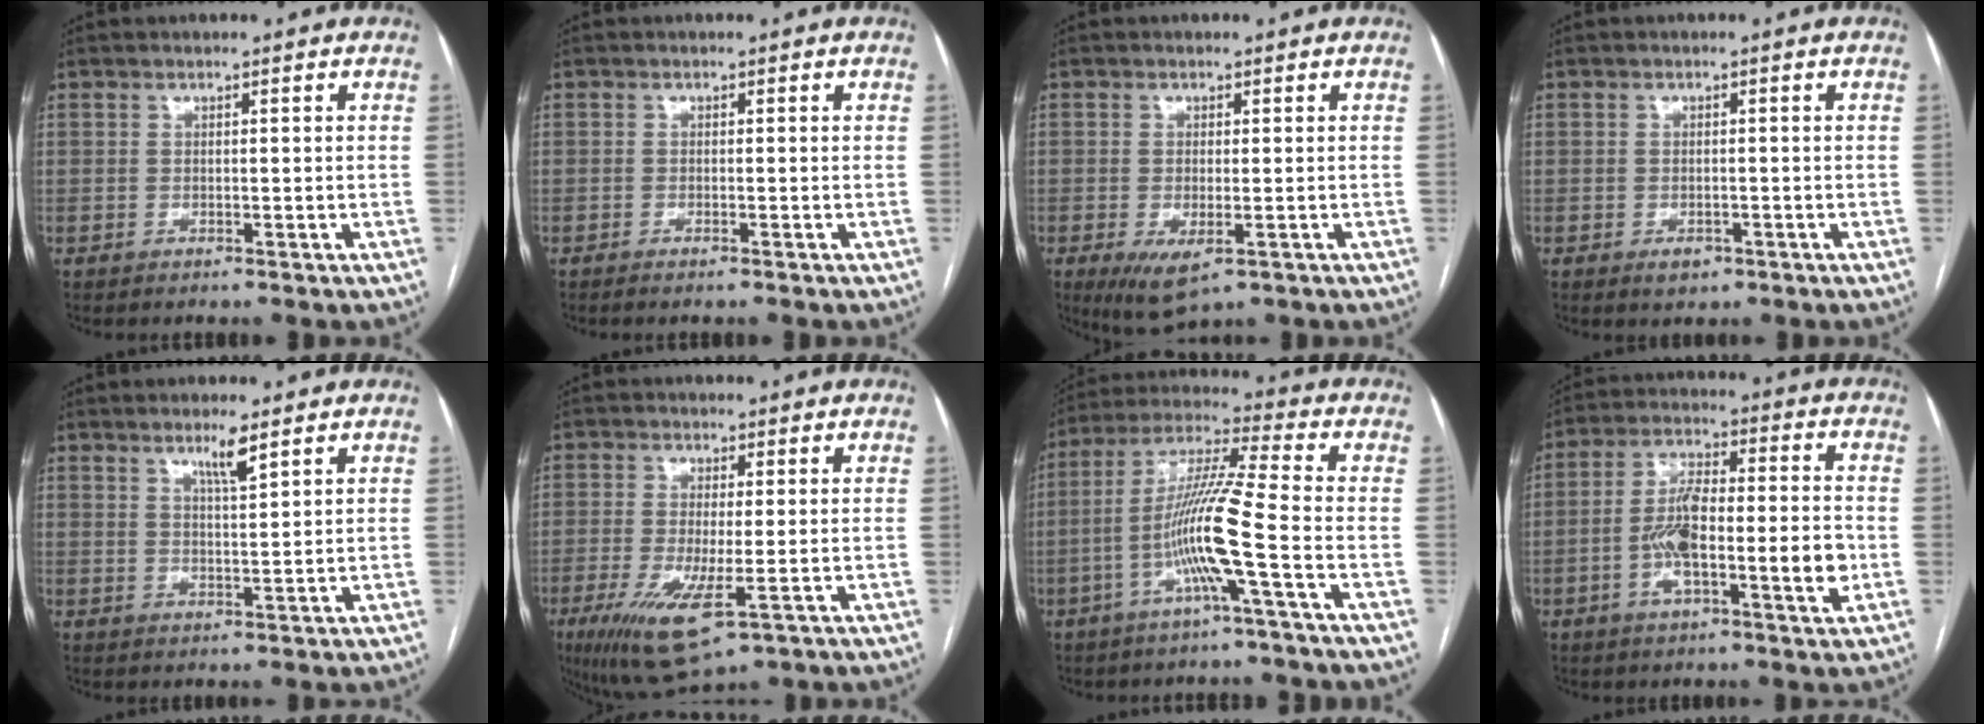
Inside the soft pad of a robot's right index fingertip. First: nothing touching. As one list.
[{"total": 0.9, "force": [-0.7, 0.0, 0.6], "torque": [-0.013, -0.001, -0.013]}, {"total": 5.9, "force": [-2.6, 2.3, 4.8], "torque": [-0.079, -0.016, -0.030]}, {"total": 2.1, "force": [-1.1, 1.6, 1.0], "torque": [-0.009, 0.002, -0.009]}, {"total": 3.6, "force": [2.4, 0.0, 2.6], "torque": [-0.051, -0.006, 0.045]}, {"total": 9.9, "force": [-3.8, 2.3, 8.9], "torque": [-0.168, -0.030, -0.058]}, {"total": 11.7, "force": [-3.6, -1.3, 11.1], "torque": [-0.213, 0.005, -0.074]}, {"total": 12.5, "force": [-2.5, 3.0, 11.9], "torque": [-0.205, 0.018, -0.041]}]